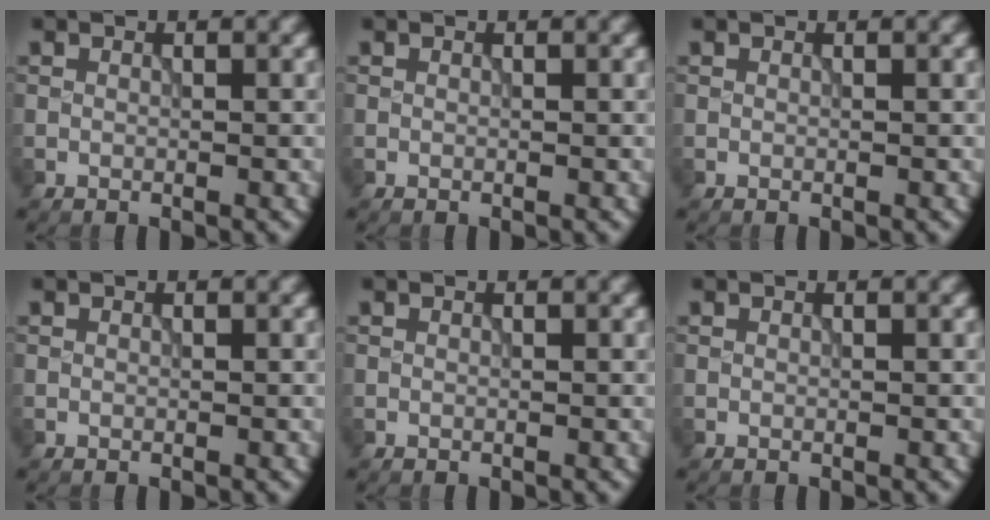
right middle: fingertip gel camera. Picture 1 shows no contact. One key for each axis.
{"total": 0.0}
{"total": 0.0}
{"total": 0.0}
{"total": 0.0}
{"total": 0.0}